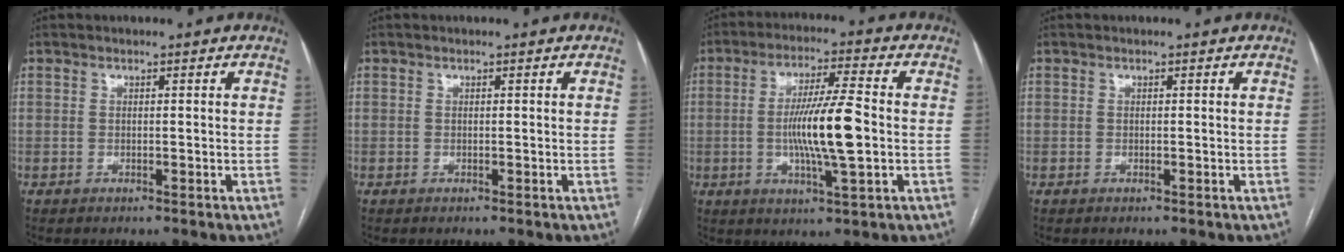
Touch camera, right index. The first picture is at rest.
{"total": 0.0}
{"total": 11.4, "force": [-1.2, 0.7, 11.3], "torque": [-0.211, -0.004, -0.024]}
{"total": 0.0}